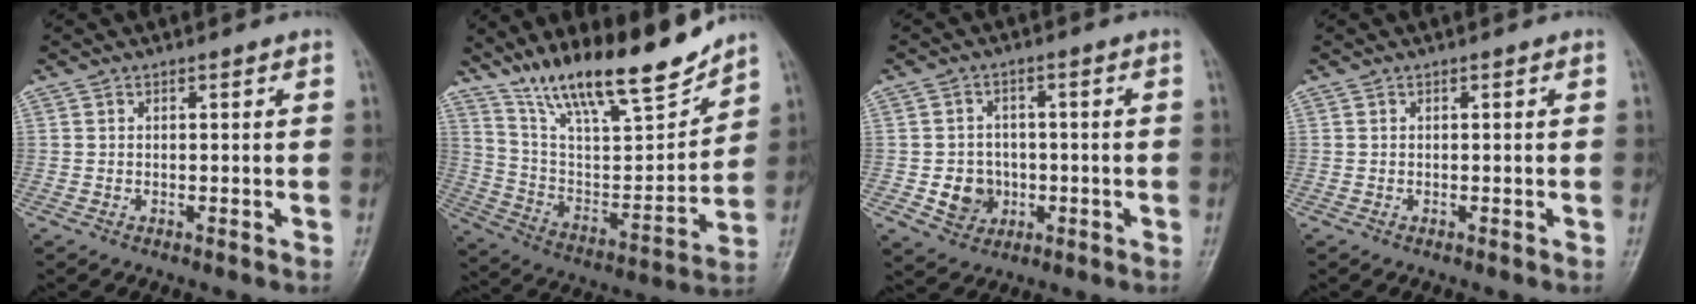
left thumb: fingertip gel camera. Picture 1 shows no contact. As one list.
[{"total": 21.2, "force": [16.6, 4.9, 12.2], "torque": [-0.170, -0.083, 0.292]}, {"total": 6.5, "force": [-1.3, 5.8, 2.6], "torque": [-0.014, 0.010, -0.017]}, {"total": 0.0}]